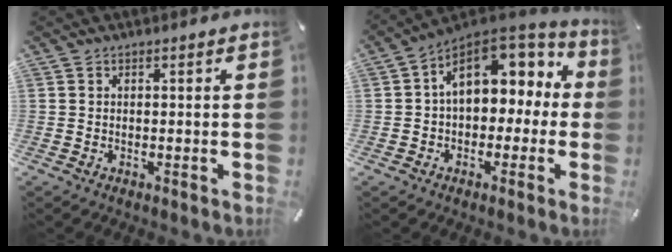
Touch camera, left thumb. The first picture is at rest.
{"total": 12.8, "force": [5.1, 8.8, 7.8], "torque": [-0.117, -0.026, 0.097]}